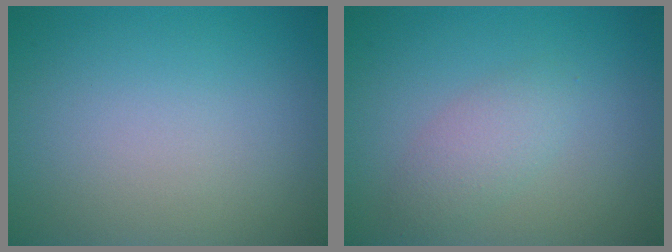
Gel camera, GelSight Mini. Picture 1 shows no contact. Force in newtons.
{"total": 2.2, "press": 2.2, "slide": 0.2}